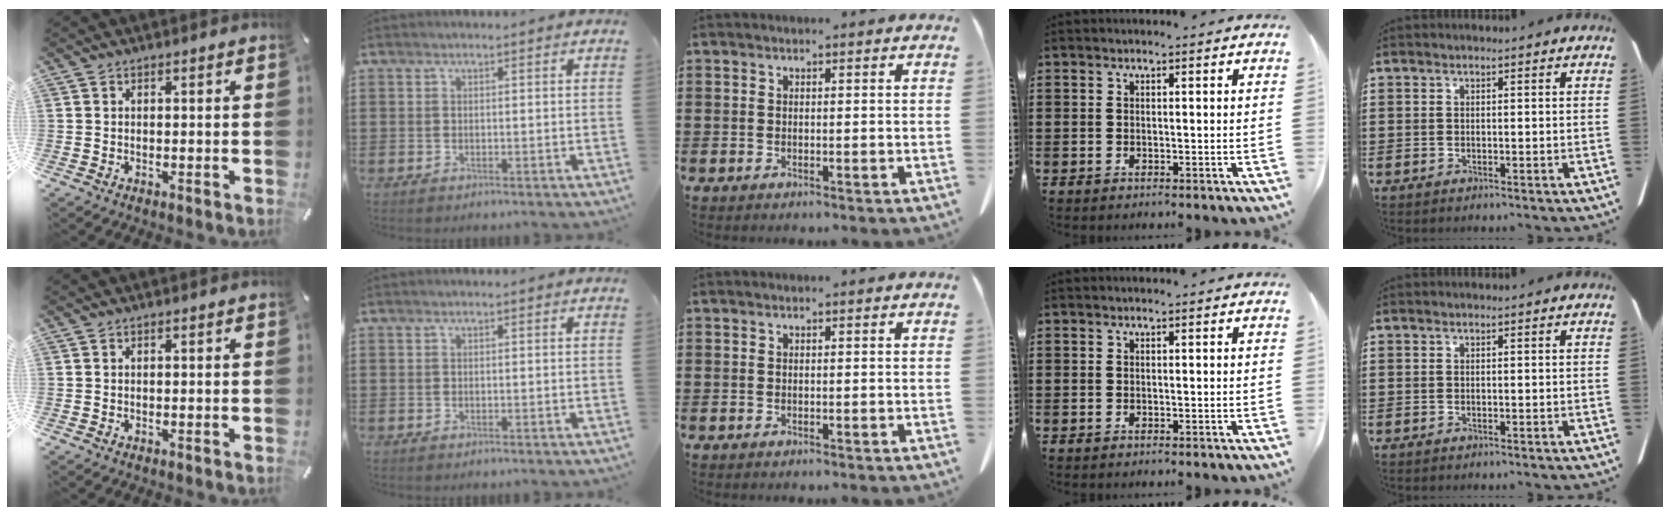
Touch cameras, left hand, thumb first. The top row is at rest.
{}